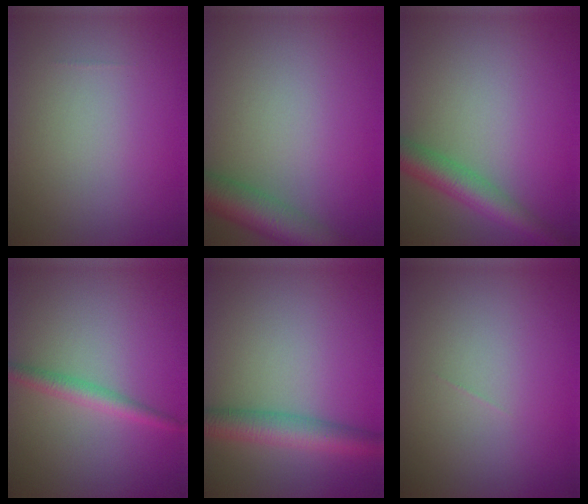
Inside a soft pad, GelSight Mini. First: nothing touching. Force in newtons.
{"total": 6.0, "press": 6.0, "slide": 0.3}
{"total": 4.2, "press": 4.2, "slide": 0.2}
{"total": 2.1, "press": 2.1, "slide": 0.1}
{"total": 4.4, "press": 4.4, "slide": 0.1}
{"total": 0.0}